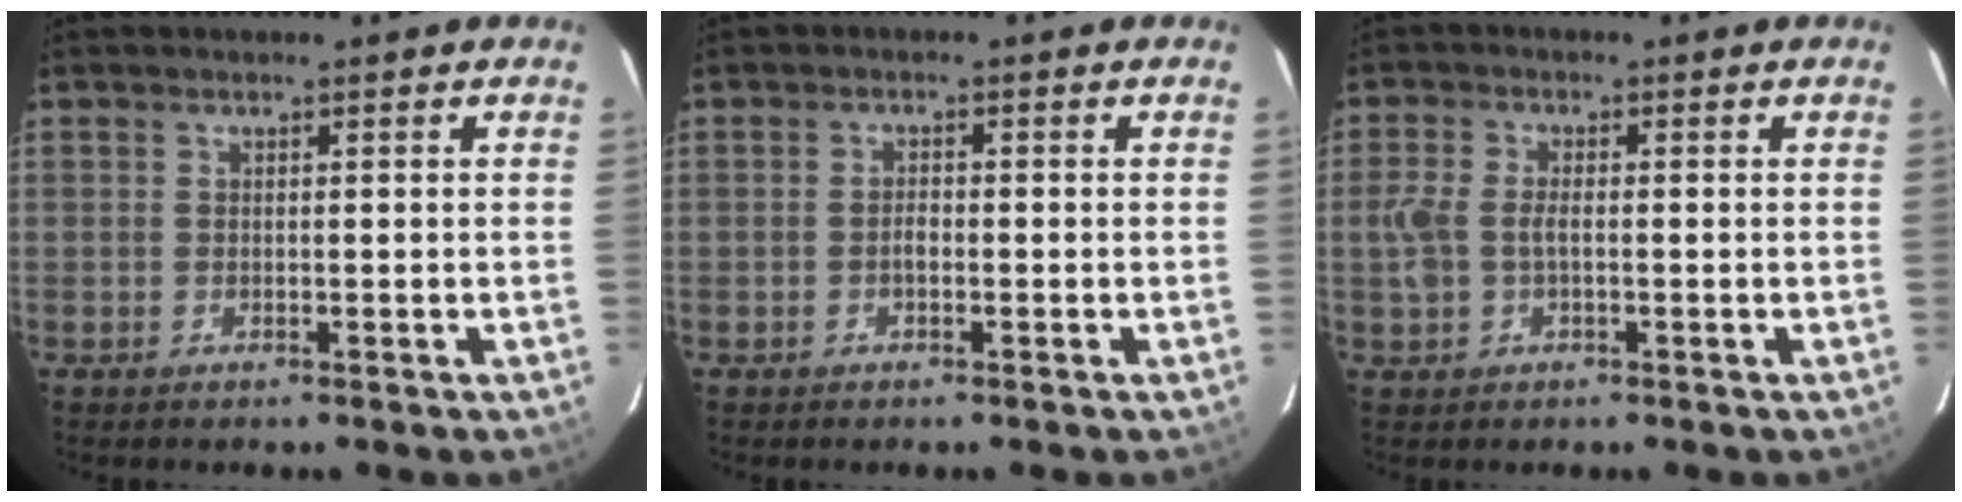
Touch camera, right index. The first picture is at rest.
{"total": 1.6, "force": [-0.6, 0.8, 1.2], "torque": [-0.021, 0.002, -0.012]}
{"total": 5.2, "force": [-0.6, 3.1, 4.1], "torque": [-0.091, 0.003, -0.011]}